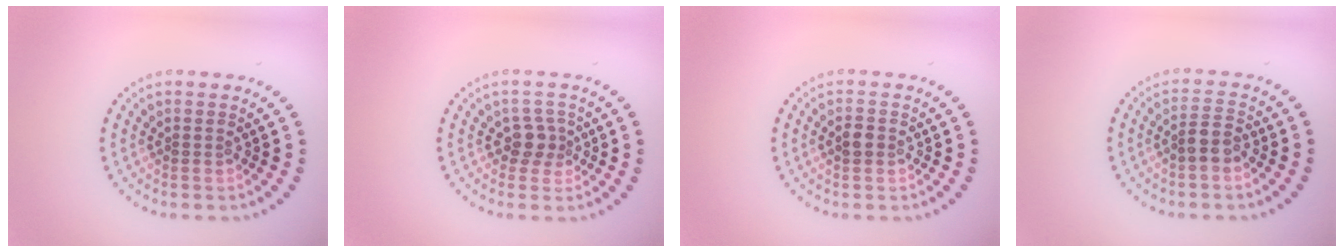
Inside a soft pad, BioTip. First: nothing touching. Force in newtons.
{"total": 2.1, "press": 1.6, "slide": 1.2}
{"total": 1.4, "press": 1.4, "slide": 0.1}
{"total": 2.1, "press": 1.9, "slide": 0.9}